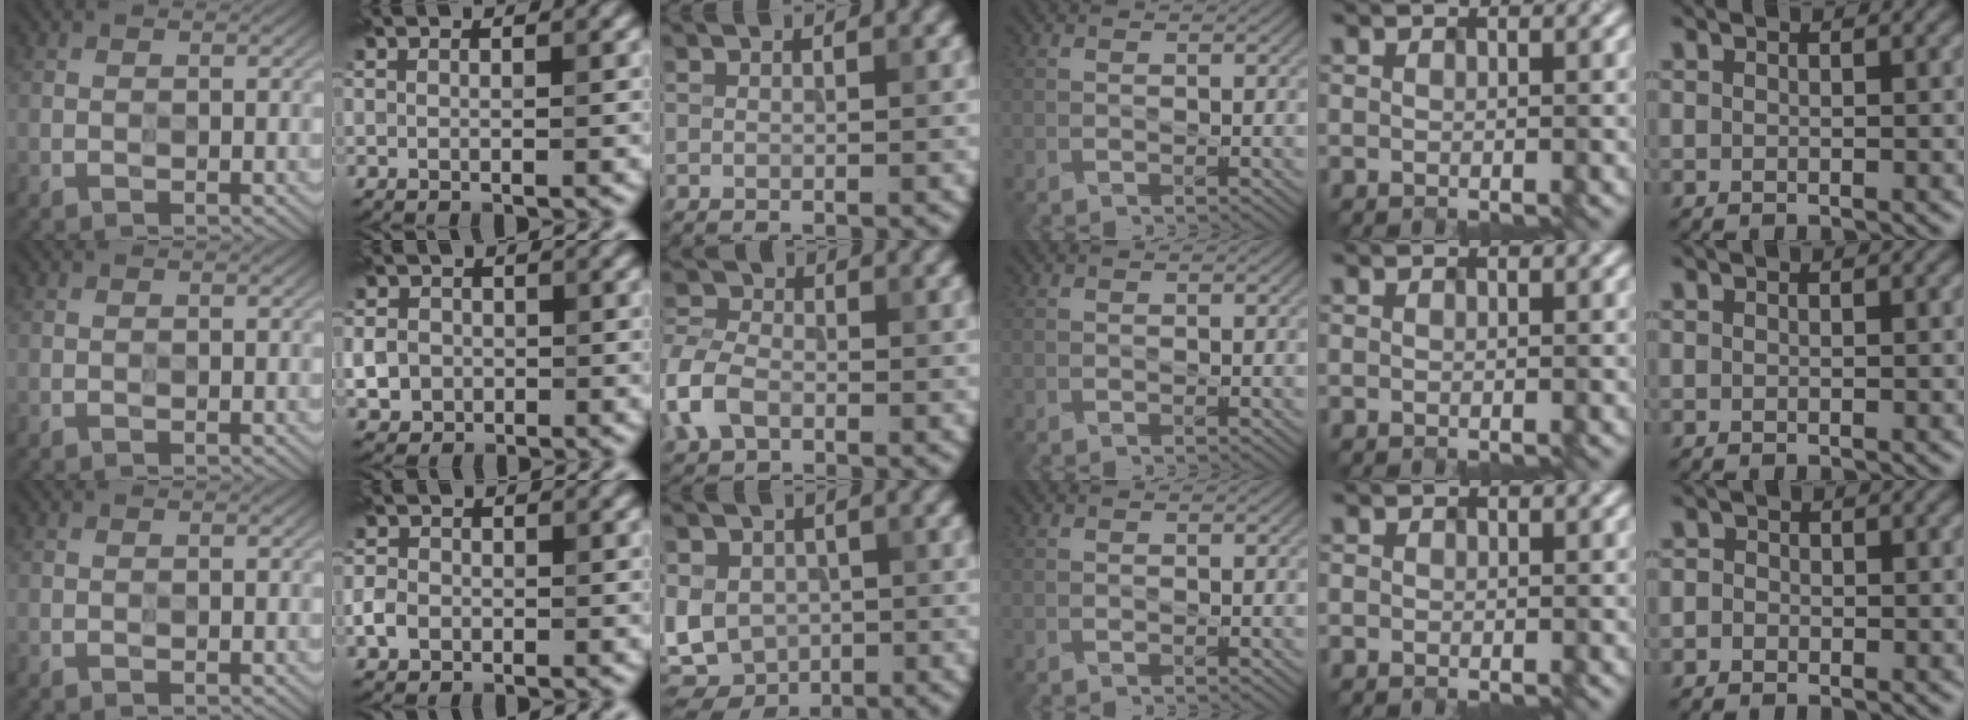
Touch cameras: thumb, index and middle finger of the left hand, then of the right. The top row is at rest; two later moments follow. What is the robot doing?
{"motion": "wipe", "object": "paper plate"}